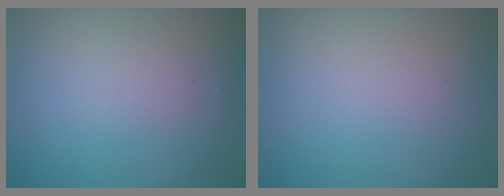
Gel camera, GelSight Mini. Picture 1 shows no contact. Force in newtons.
{"total": 0.0}